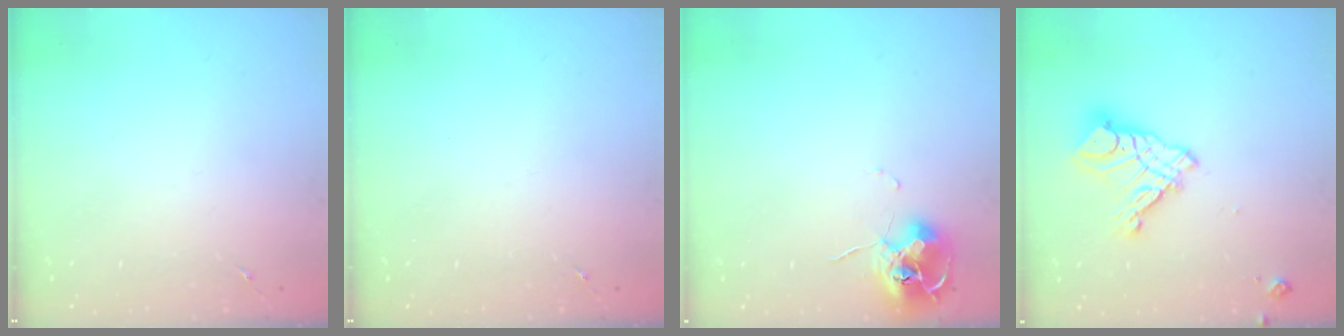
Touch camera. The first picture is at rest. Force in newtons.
{"total": 0.0}
{"total": 10.4, "press": 10.4, "slide": 0.9}
{"total": 13.1, "press": 13.0, "slide": 1.3}